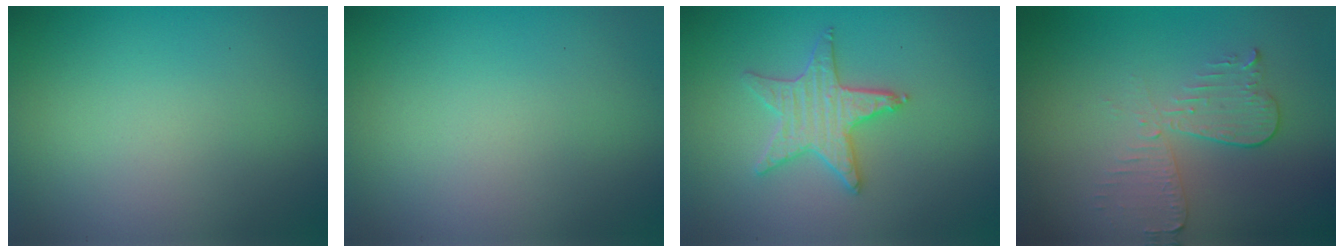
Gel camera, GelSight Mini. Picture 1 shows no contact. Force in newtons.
{"total": 0.0}
{"total": 3.2, "press": 3.1, "slide": 0.7}
{"total": 3.1, "press": 2.7, "slide": 1.6}